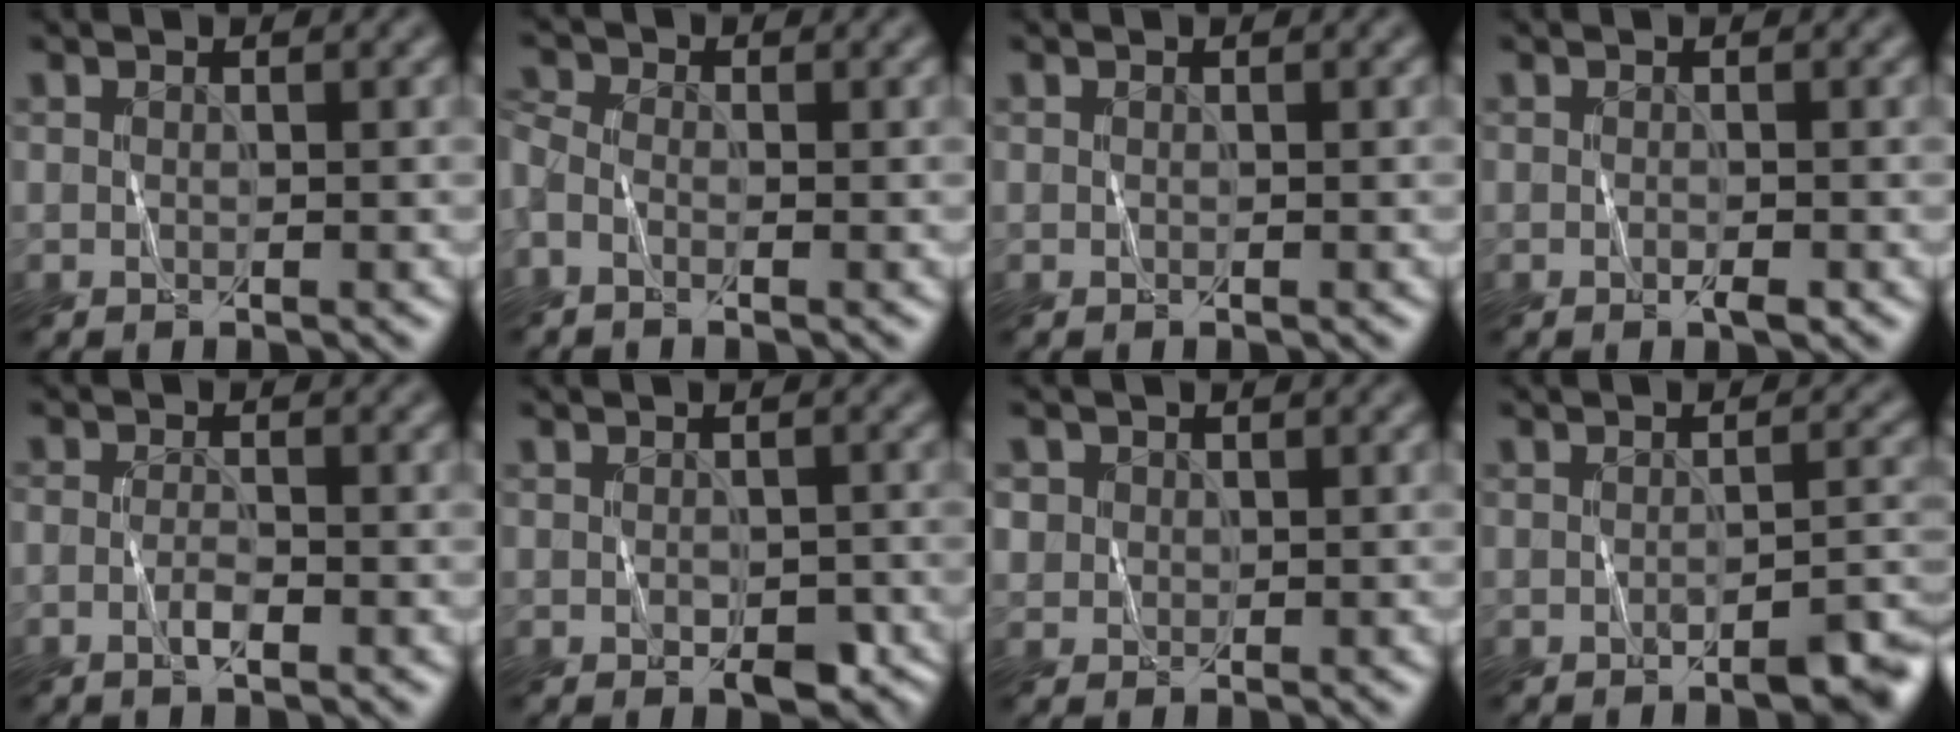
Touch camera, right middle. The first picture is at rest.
{"total": 2.0, "force": [-0.9, 1.2, 1.4], "torque": [-0.044, -0.003, -0.028]}
{"total": 0.0}
{"total": 1.0, "force": [-0.3, 0.3, 1.0], "torque": [-0.018, -0.001, -0.004]}
{"total": 1.5, "force": [-0.7, 0.4, 1.2], "torque": [-0.025, 0.000, -0.017]}
{"total": 2.9, "force": [-0.9, 1.8, 2.1], "torque": [-0.027, -0.007, -0.007]}
{"total": 1.1, "force": [0.3, 1.1, 0.1], "torque": [0.006, -0.004, 0.008]}
{"total": 3.3, "force": [-2.1, 0.8, 2.4], "torque": [-0.032, 0.005, -0.030]}